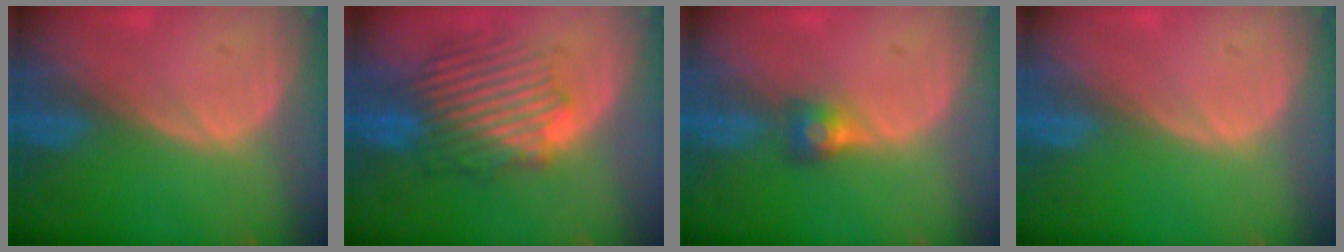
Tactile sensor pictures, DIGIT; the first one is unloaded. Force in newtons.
{"total": 8.6, "press": 8.5, "slide": 1.6}
{"total": 2.8, "press": 2.6, "slide": 1.0}
{"total": 0.0}